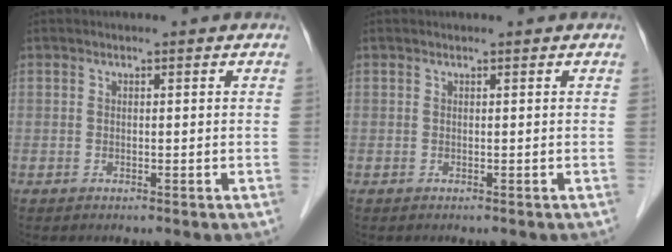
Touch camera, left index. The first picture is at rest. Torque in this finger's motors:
{"motor_torque": [-0.04, 0.05, 0.00, 0.00]}